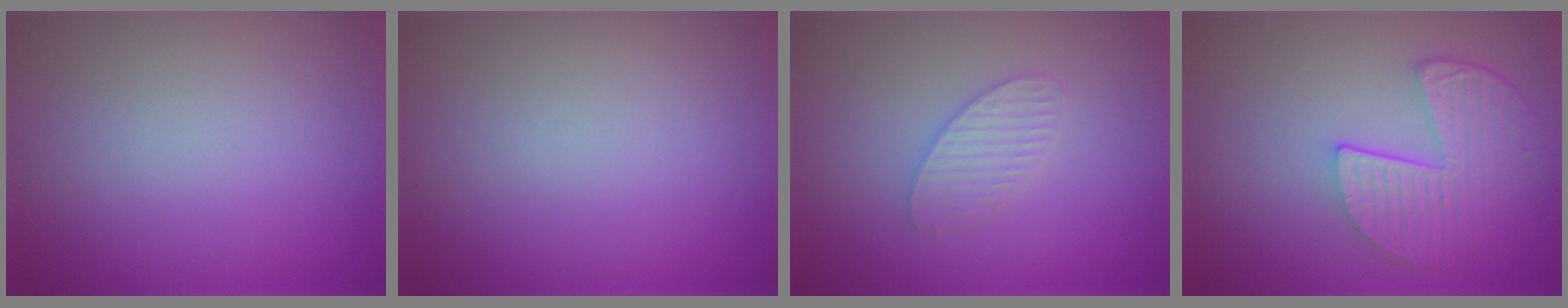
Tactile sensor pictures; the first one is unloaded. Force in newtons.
{"total": 0.0}
{"total": 2.0, "press": 2.0, "slide": 0.1}
{"total": 5.2, "press": 4.2, "slide": 3.2}